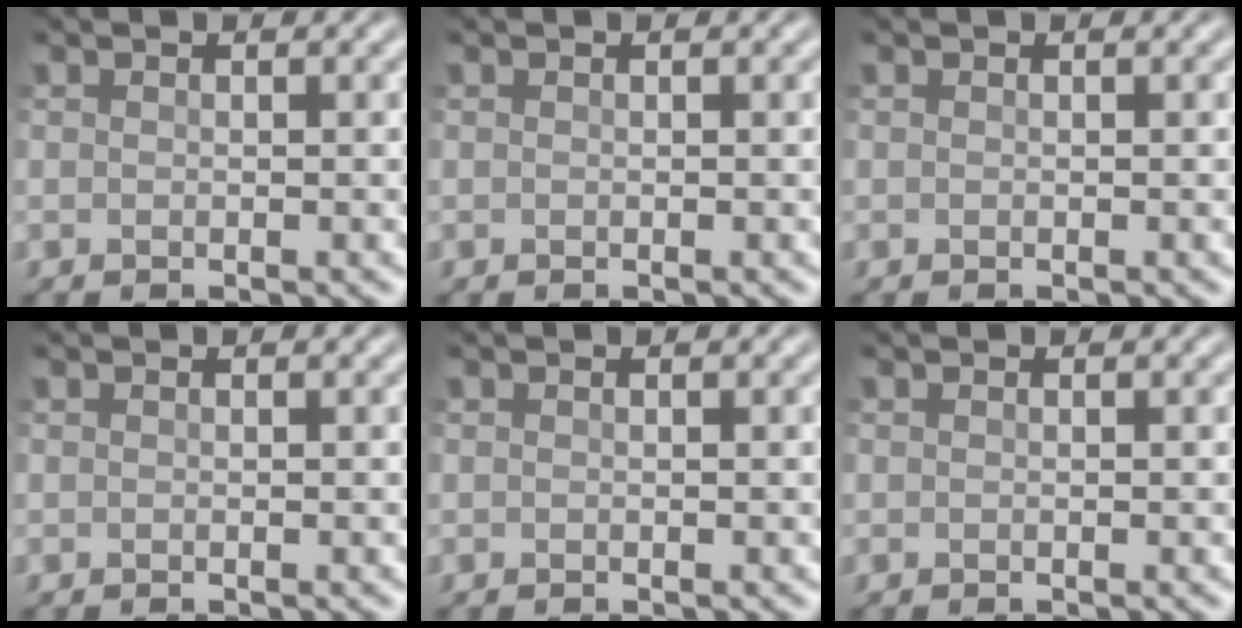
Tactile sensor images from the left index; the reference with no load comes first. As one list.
[{"total": 0.0}, {"total": 0.0}, {"total": 0.0}, {"total": 0.0}, {"total": 0.0}]